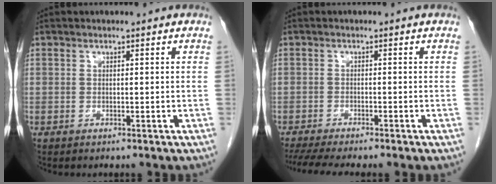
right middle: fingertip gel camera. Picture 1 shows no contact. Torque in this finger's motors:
{"motor_torque": [1.15, -0.99, 0.11, 0.08]}